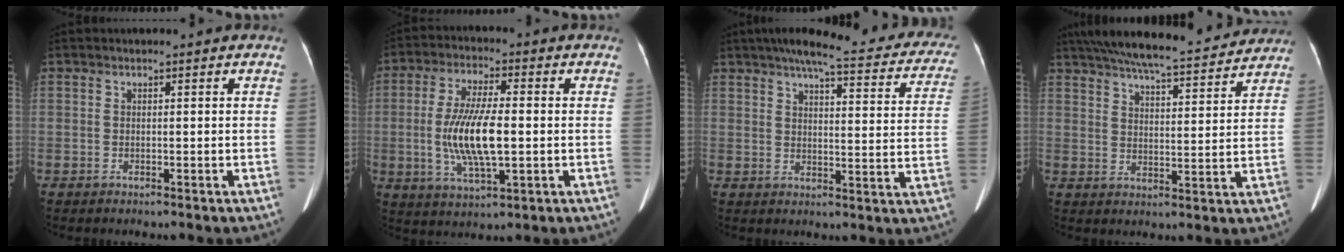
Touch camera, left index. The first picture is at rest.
{"total": 10.9, "force": [-1.1, 2.6, 10.6], "torque": [-0.216, -0.005, -0.016]}
{"total": 24.8, "force": [21.0, 4.5, 12.5], "torque": [-0.165, -0.013, 0.238]}
{"total": 19.5, "force": [17.7, 2.6, 7.9], "torque": [-0.136, 0.020, 0.244]}